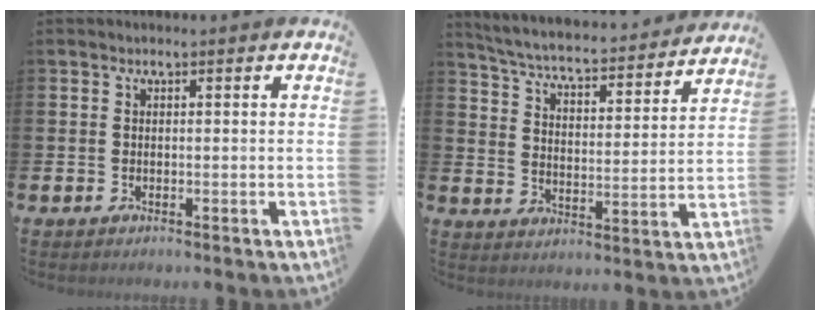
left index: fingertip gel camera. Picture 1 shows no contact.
{"total": 5.4, "force": [5.2, 0.4, 1.6], "torque": [-0.060, -0.049, 0.083]}